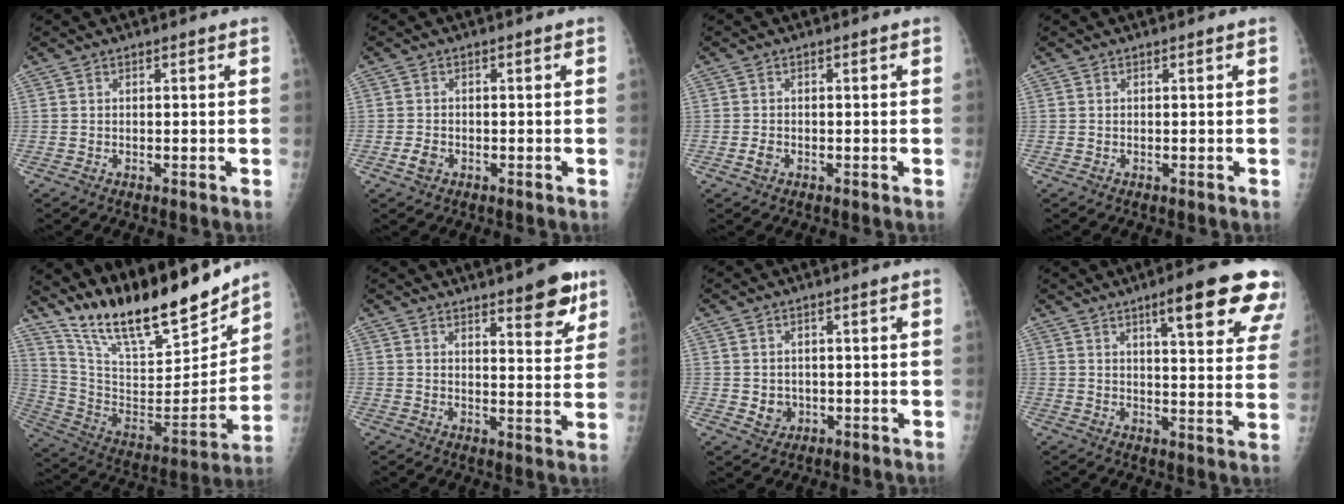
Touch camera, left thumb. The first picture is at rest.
{"total": 2.0, "force": [-1.0, 1.4, 1.1], "torque": [-0.023, 0.006, -0.017]}
{"total": 1.4, "force": [-0.6, 0.9, 0.8], "torque": [-0.018, 0.004, -0.012]}
{"total": 0.0}
{"total": 24.9, "force": [20.4, 6.6, 12.7], "torque": [-0.174, -0.102, 0.351]}
{"total": 9.1, "force": [5.8, 2.5, 6.6], "torque": [-0.065, -0.034, 0.077]}
{"total": 3.2, "force": [-0.3, 2.8, 1.4], "torque": [-0.008, 0.000, 0.004]}
{"total": 17.5, "force": [10.3, 3.6, 13.6], "torque": [-0.149, -0.038, 0.127]}